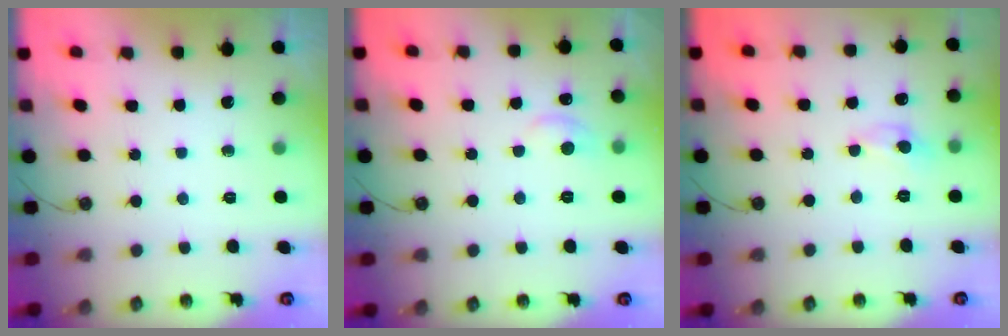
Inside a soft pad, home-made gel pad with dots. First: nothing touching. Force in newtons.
{"total": 1.2, "press": 0.5, "slide": 1.1}
{"total": 0.0}